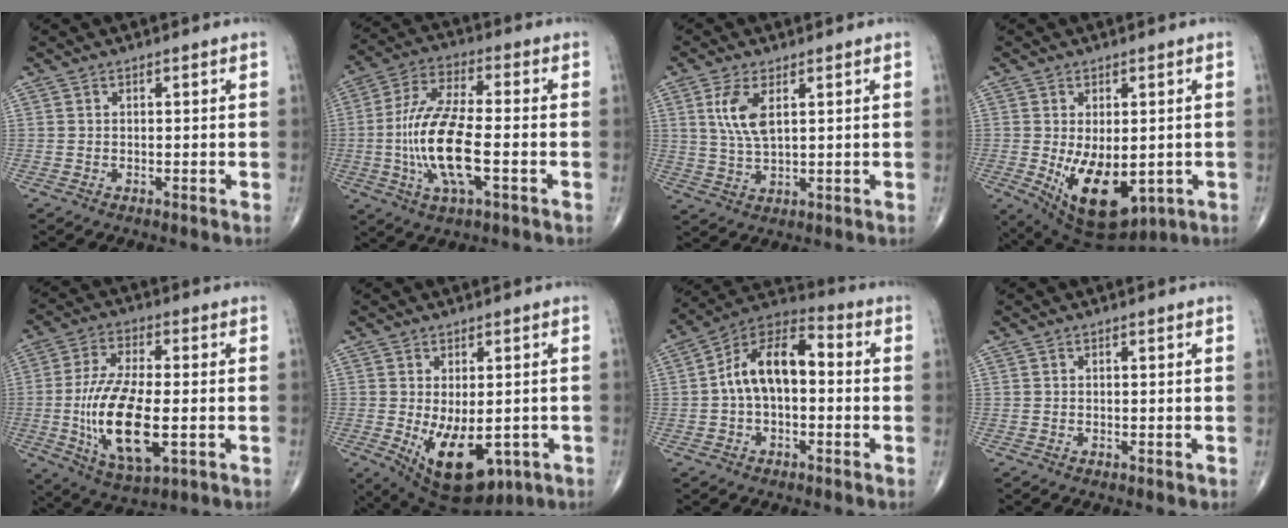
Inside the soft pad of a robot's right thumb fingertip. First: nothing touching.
{"total": 15.7, "force": [-2.9, 5.4, 14.4], "torque": [-0.299, 0.016, -0.057]}
{"total": 6.8, "force": [2.3, 2.9, 5.7], "torque": [-0.121, -0.008, 0.053]}
{"total": 13.8, "force": [-2.8, 7.6, 11.2], "torque": [-0.174, -0.016, -0.017]}
{"total": 16.7, "force": [-2.7, 6.7, 15.1], "torque": [-0.294, -0.006, -0.043]}
{"total": 13.9, "force": [-4.1, 7.4, 11.0], "torque": [-0.162, -0.011, -0.038]}
{"total": 12.6, "force": [-0.1, 7.2, 10.3], "torque": [-0.164, 0.044, -0.017]}
{"total": 0.0}